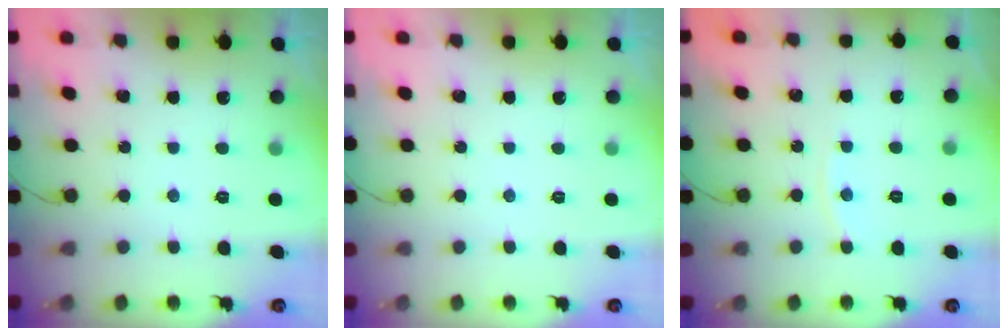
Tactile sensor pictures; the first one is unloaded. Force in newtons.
{"total": 0.0}
{"total": 2.9, "press": 2.8, "slide": 0.4}